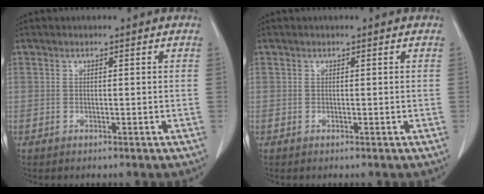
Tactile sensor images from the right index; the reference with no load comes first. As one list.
[{"total": 0.0}]